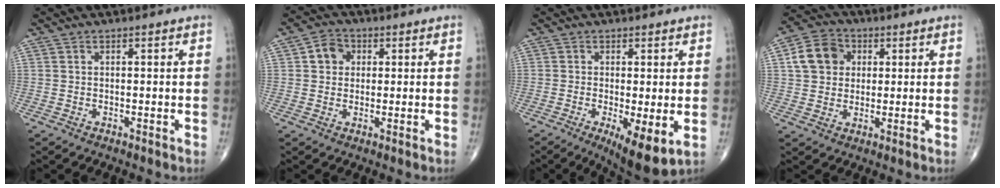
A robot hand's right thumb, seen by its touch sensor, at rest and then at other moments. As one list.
[{"total": 4.6, "force": [1.0, 4.0, 2.1], "torque": [-0.014, 0.005, 0.011]}, {"total": 8.4, "force": [-2.1, 2.4, 7.8], "torque": [-0.126, -0.025, -0.030]}, {"total": 8.9, "force": [1.9, 7.5, 4.5], "torque": [-0.064, 0.007, 0.026]}]